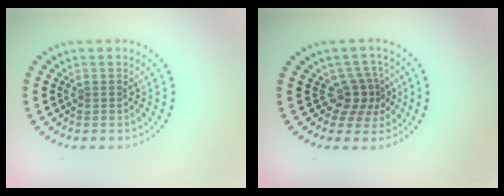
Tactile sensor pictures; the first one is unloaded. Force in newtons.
{"total": 2.9, "press": 2.2, "slide": 1.9}